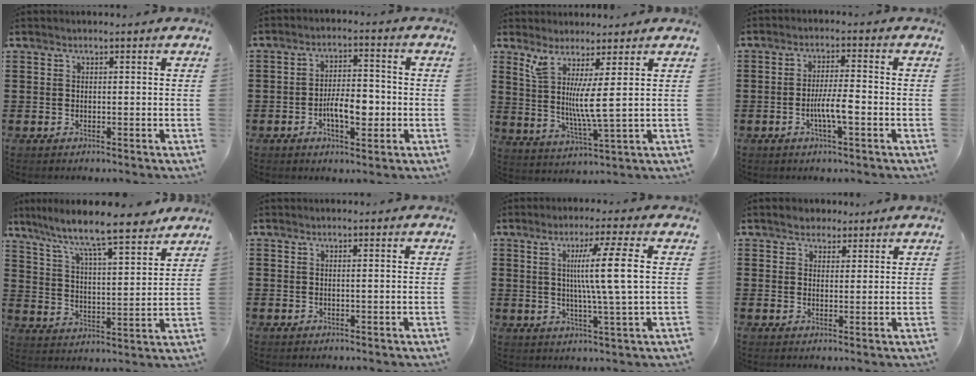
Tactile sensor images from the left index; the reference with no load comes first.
{"total": 6.3, "force": [-1.8, 3.0, 5.3], "torque": [-0.090, 0.004, -0.034]}
{"total": 7.3, "force": [3.3, -0.7, 6.4], "torque": [-0.126, -0.022, 0.054]}
{"total": 4.9, "force": [-1.6, 0.9, 4.5], "torque": [-0.091, 0.000, -0.034]}
{"total": 8.0, "force": [7.2, 0.2, 3.4], "torque": [-0.089, -0.051, 0.115]}
{"total": 0.6, "force": [0.2, -0.2, 0.5], "torque": [-0.010, -0.004, 0.004]}
{"total": 9.4, "force": [1.8, -0.4, 9.2], "torque": [-0.166, 0.000, 0.019]}
{"total": 2.6, "force": [2.2, 1.4, 0.0], "torque": [-0.009, 0.010, 0.041]}